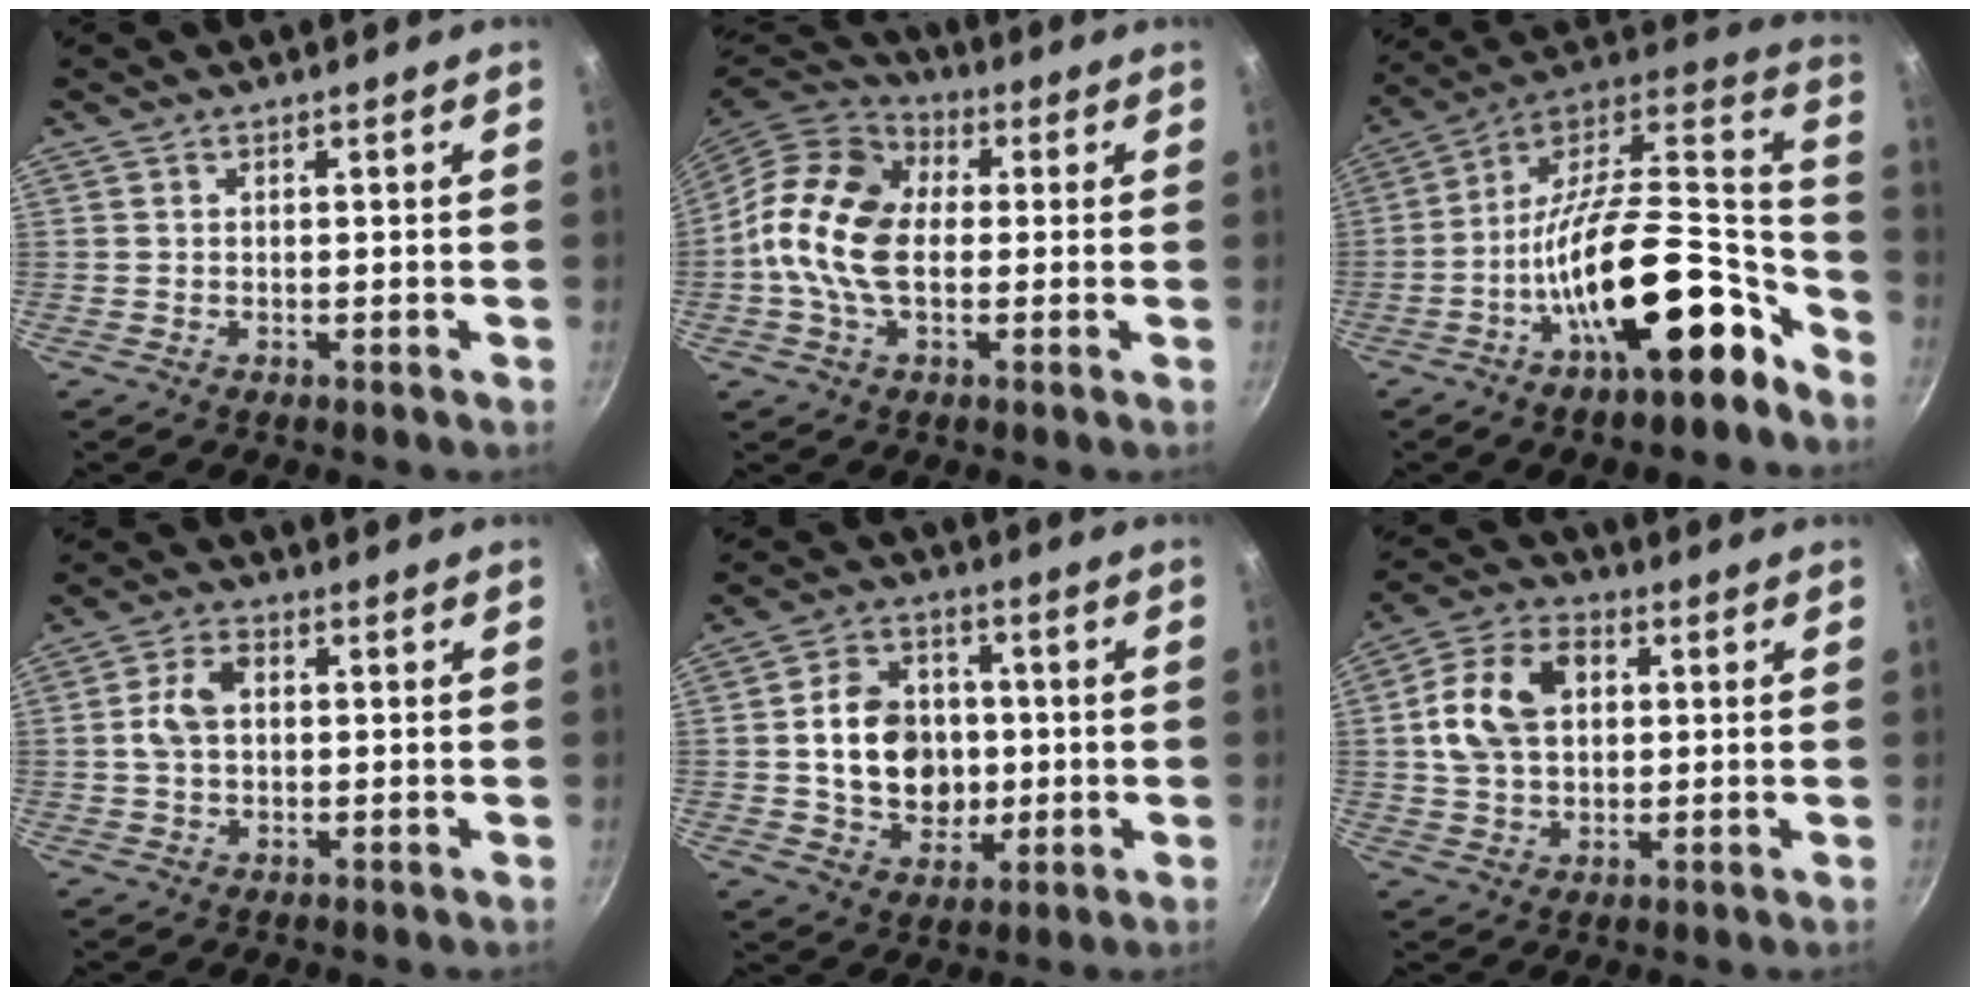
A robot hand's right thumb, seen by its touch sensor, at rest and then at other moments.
{"total": 15.4, "force": [0.1, 10.1, 11.6], "torque": [-0.192, 0.022, -0.019]}
{"total": 26.2, "force": [-13.2, 10.3, 20.1], "torque": [-0.255, 0.093, -0.231]}
{"total": 6.0, "force": [0.5, 4.0, 4.4], "torque": [-0.078, 0.014, 0.003]}
{"total": 14.3, "force": [0.0, 11.6, 8.3], "torque": [-0.101, 0.015, 0.005]}
{"total": 13.1, "force": [2.3, 9.3, 8.9], "torque": [-0.146, 0.012, 0.029]}